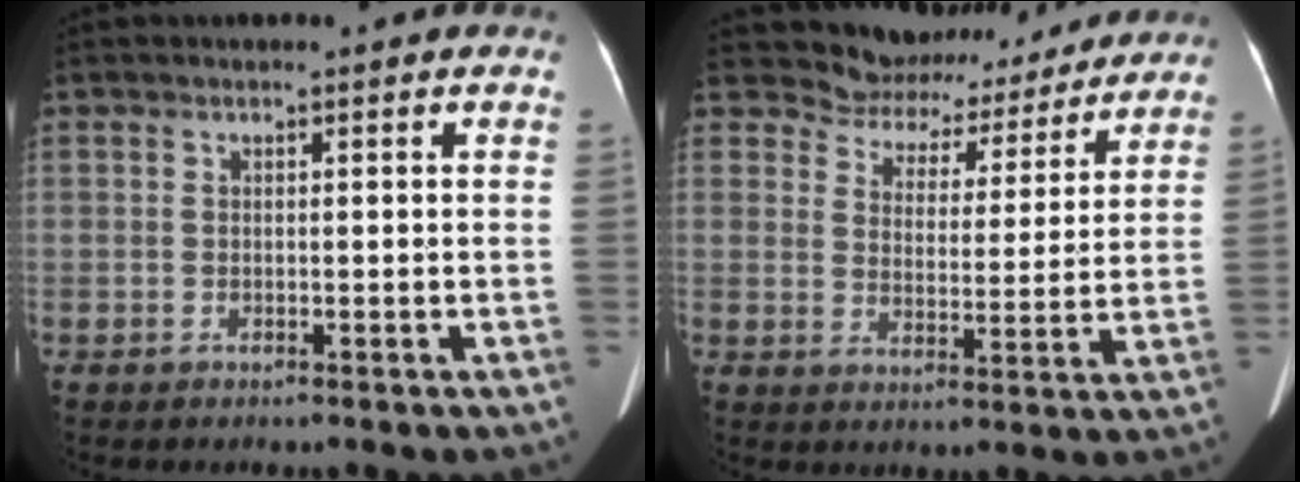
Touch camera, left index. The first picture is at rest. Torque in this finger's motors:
{"motor_torque": [0.30, -0.38, -0.01, -0.06]}